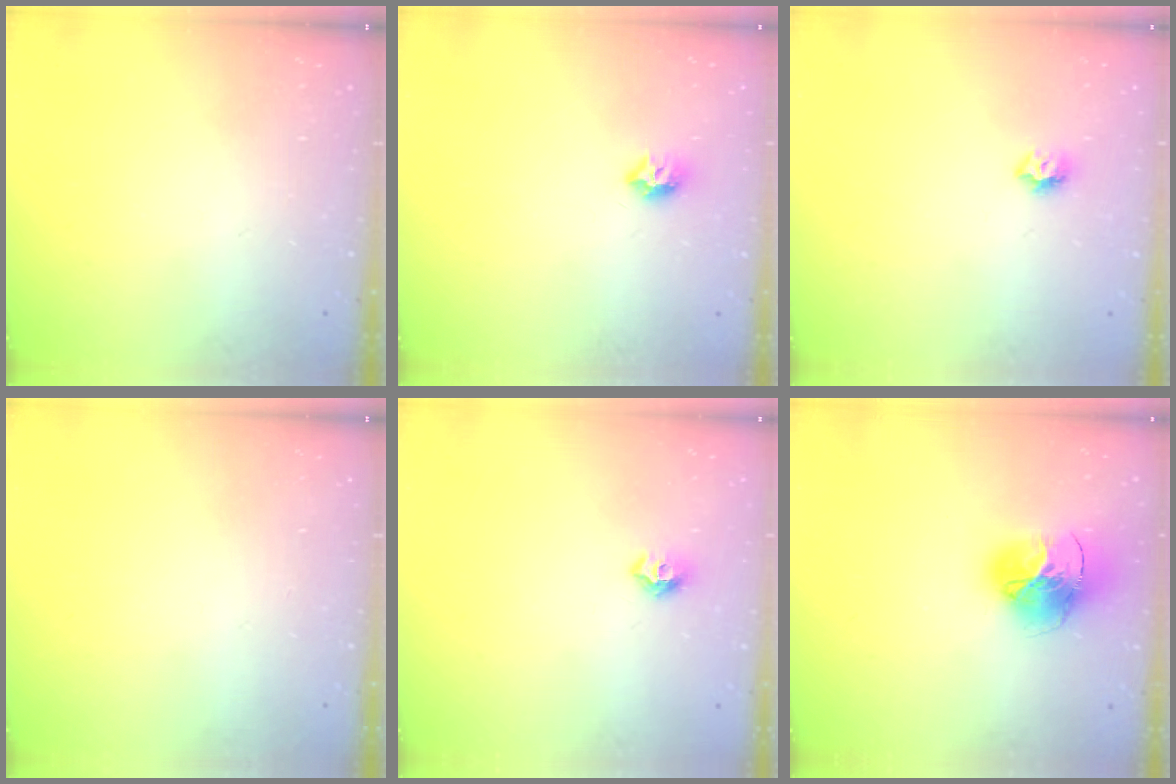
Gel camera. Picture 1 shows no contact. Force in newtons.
{"total": 7.5, "press": 7.4, "slide": 0.6}
{"total": 5.8, "press": 5.8, "slide": 0.7}
{"total": 0.0}
{"total": 7.2, "press": 7.2, "slide": 0.7}
{"total": 16.7, "press": 16.6, "slide": 1.8}